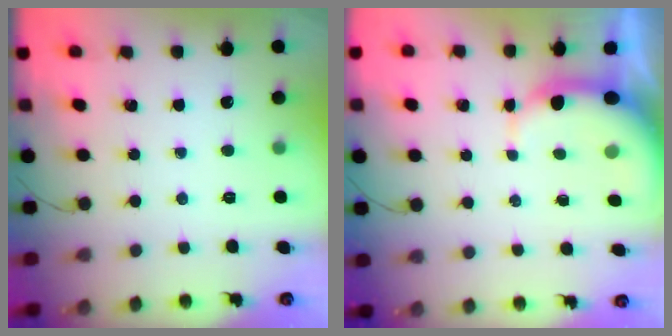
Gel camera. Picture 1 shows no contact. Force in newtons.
{"total": 6.2, "press": 6.1, "slide": 1.1}